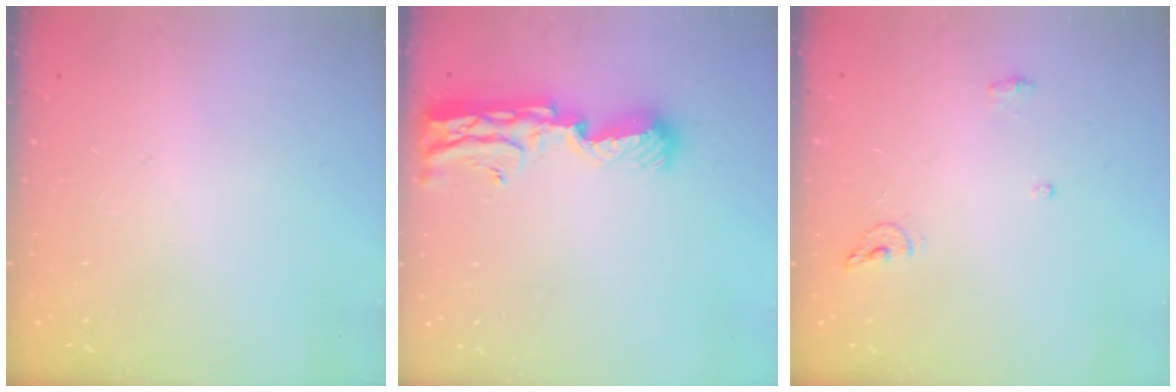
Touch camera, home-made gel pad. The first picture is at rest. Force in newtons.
{"total": 11.5, "press": 11.4, "slide": 1.6}
{"total": 6.1, "press": 5.9, "slide": 1.4}